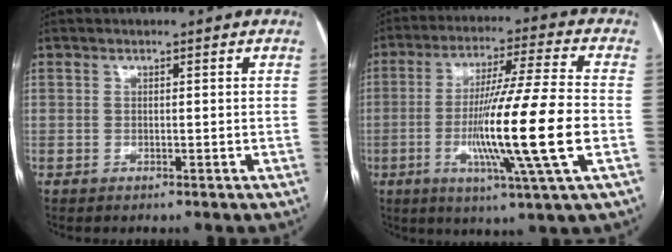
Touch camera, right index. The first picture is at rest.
{"total": 17.1, "force": [-3.5, -1.2, 16.7], "torque": [-0.302, -0.017, -0.068]}